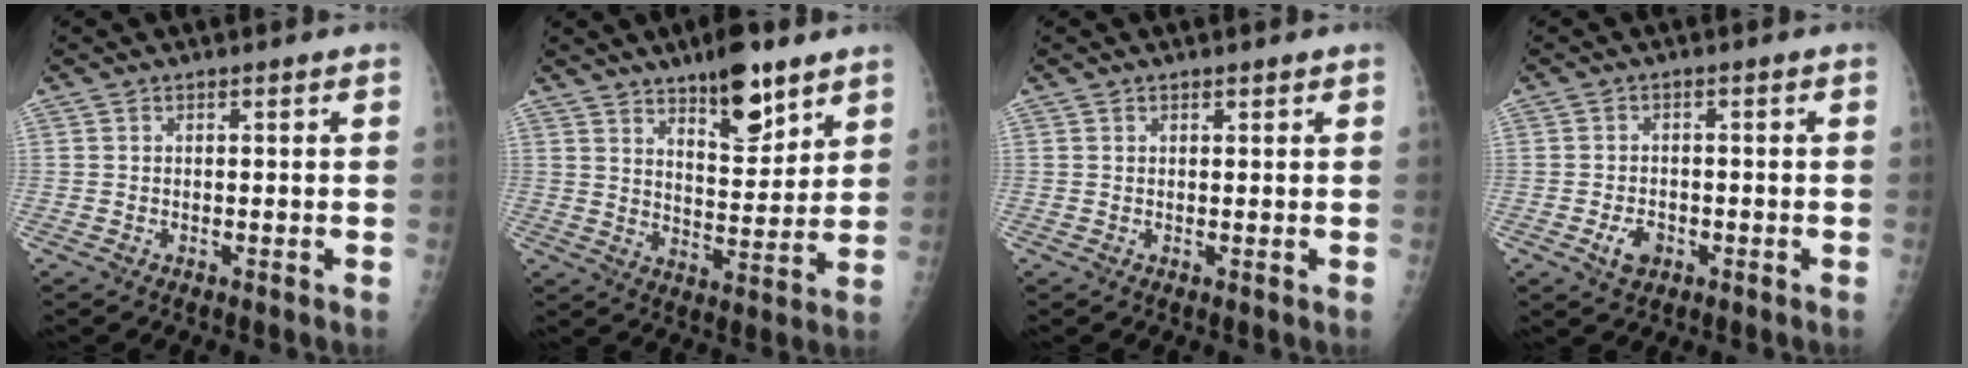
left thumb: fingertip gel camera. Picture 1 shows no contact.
{"total": 11.8, "force": [7.9, 4.3, 7.7], "torque": [-0.090, -0.054, 0.127]}
{"total": 0.6, "force": [0.5, 0.3, 0.2], "torque": [-0.003, -0.003, 0.007]}
{"total": 3.6, "force": [-1.4, 2.5, 2.1], "torque": [-0.029, 0.004, -0.021]}